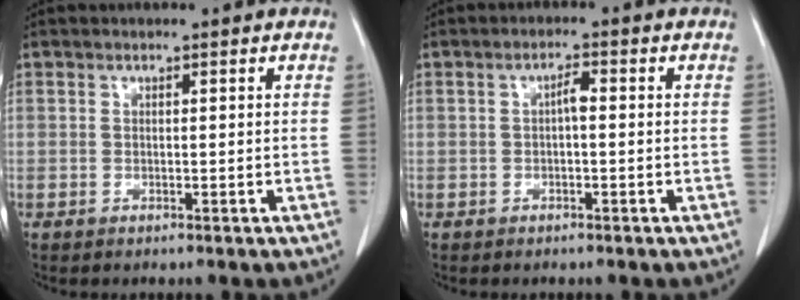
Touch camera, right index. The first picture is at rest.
{"total": 1.9, "force": [0.0, 0.5, 1.9], "torque": [-0.033, 0.006, 0.000]}